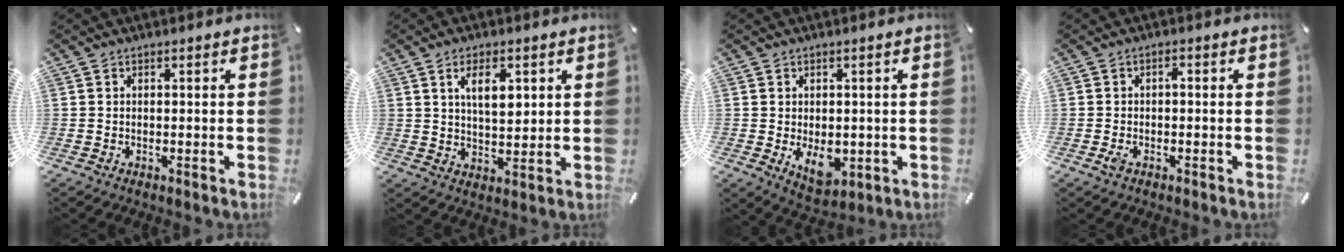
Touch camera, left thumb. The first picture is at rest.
{"total": 7.4, "force": [3.1, 3.6, 5.7], "torque": [-0.088, -0.006, 0.047]}
{"total": 6.7, "force": [-1.3, 4.7, 4.6], "torque": [-0.060, -0.006, -0.023]}
{"total": 1.9, "force": [-0.7, 0.9, 1.6], "torque": [-0.038, 0.004, -0.016]}